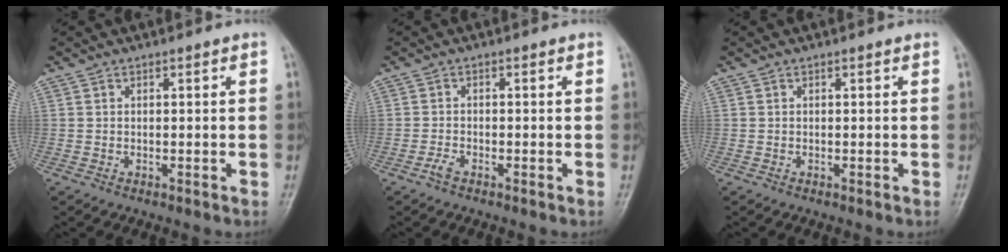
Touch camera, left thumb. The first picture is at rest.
{"total": 1.5, "force": [-1.1, 0.6, 0.8], "torque": [-0.020, 0.002, -0.023]}
{"total": 0.0}